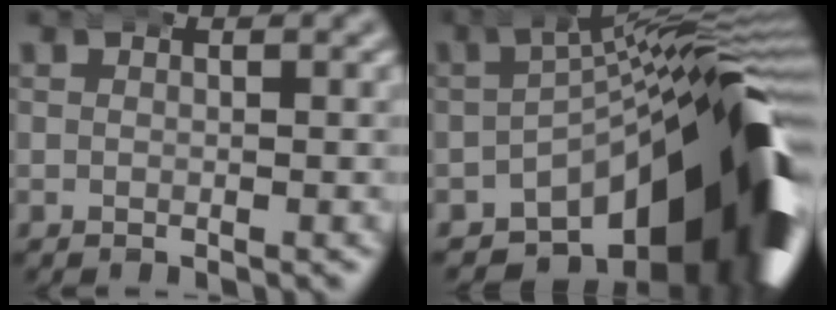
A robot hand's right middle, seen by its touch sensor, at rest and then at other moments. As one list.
[{"total": 20.4, "force": [-6.9, 9.2, 16.8], "torque": [-0.196, -0.017, -0.088]}]